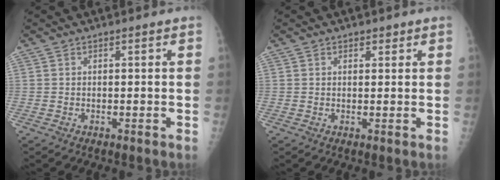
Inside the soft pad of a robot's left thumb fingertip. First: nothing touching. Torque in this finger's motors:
{"motor_torque": [-0.24, 0.20, -0.16, -0.06, 0.02]}